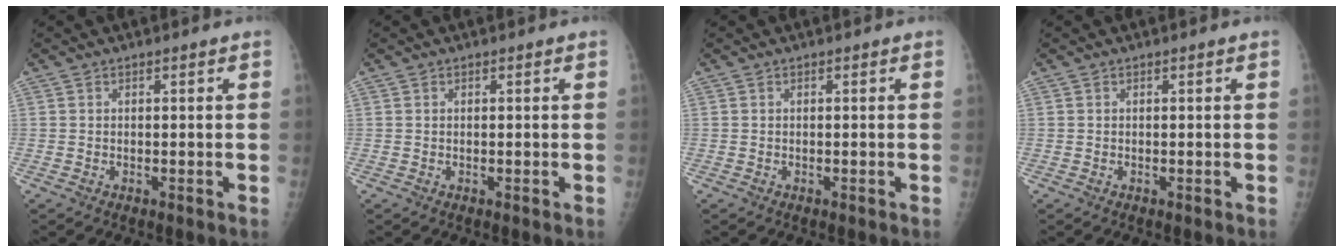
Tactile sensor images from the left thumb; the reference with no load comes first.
{"total": 0.0}
{"total": 0.0}
{"total": 0.0}